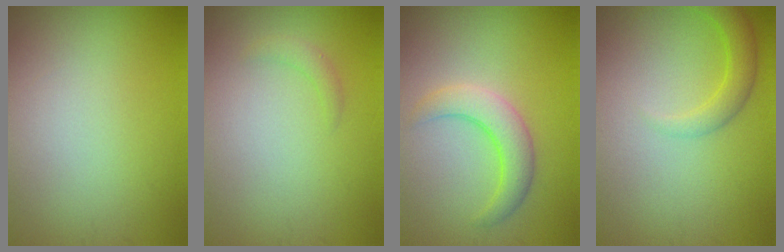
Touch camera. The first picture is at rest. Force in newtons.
{"total": 1.0, "press": 1.0, "slide": 0.1}
{"total": 3.4, "press": 3.4, "slide": 0.3}
{"total": 2.7, "press": 2.7, "slide": 0.2}